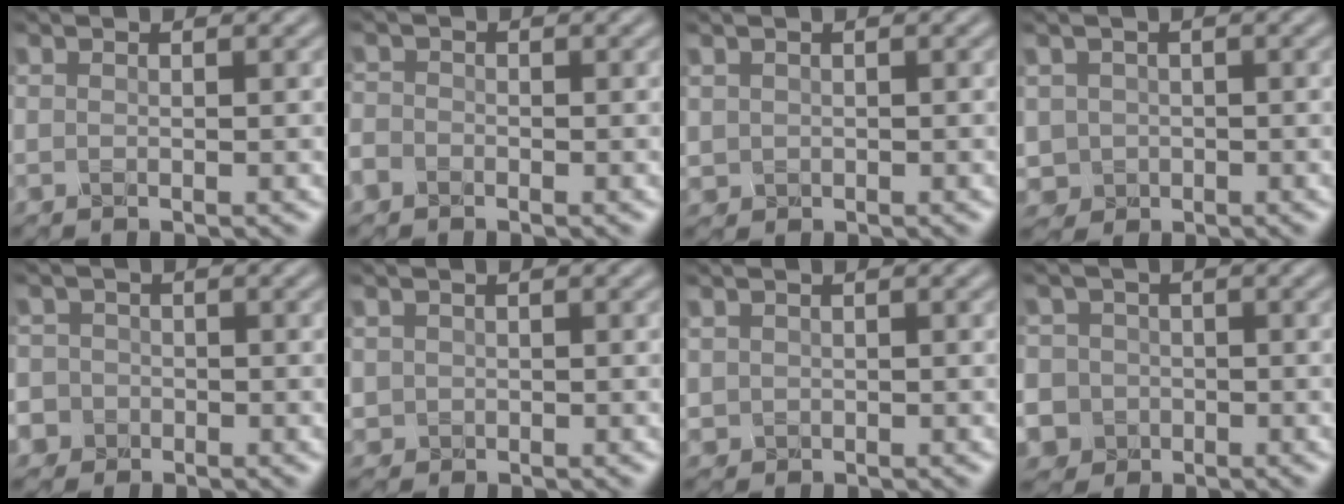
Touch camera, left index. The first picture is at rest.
{"total": 1.5, "force": [-1.0, 1.1, 0.3], "torque": [-0.002, 0.002, -0.024]}
{"total": 1.0, "force": [0.3, 0.9, 0.1], "torque": [-0.001, -0.002, 0.006]}
{"total": 1.9, "force": [-0.2, 1.9, 0.1], "torque": [0.005, -0.004, -0.001]}
{"total": 6.4, "force": [-2.7, 5.7, 1.1], "torque": [-0.030, -0.010, -0.076]}
{"total": 1.1, "force": [0.0, 1.0, 0.1], "torque": [0.006, -0.003, -0.002]}
{"total": 0.9, "force": [0.2, 0.9, 0.1], "torque": [0.000, -0.003, 0.004]}
{"total": 9.6, "force": [-2.8, 8.9, 2.1], "torque": [-0.066, -0.003, -0.087]}